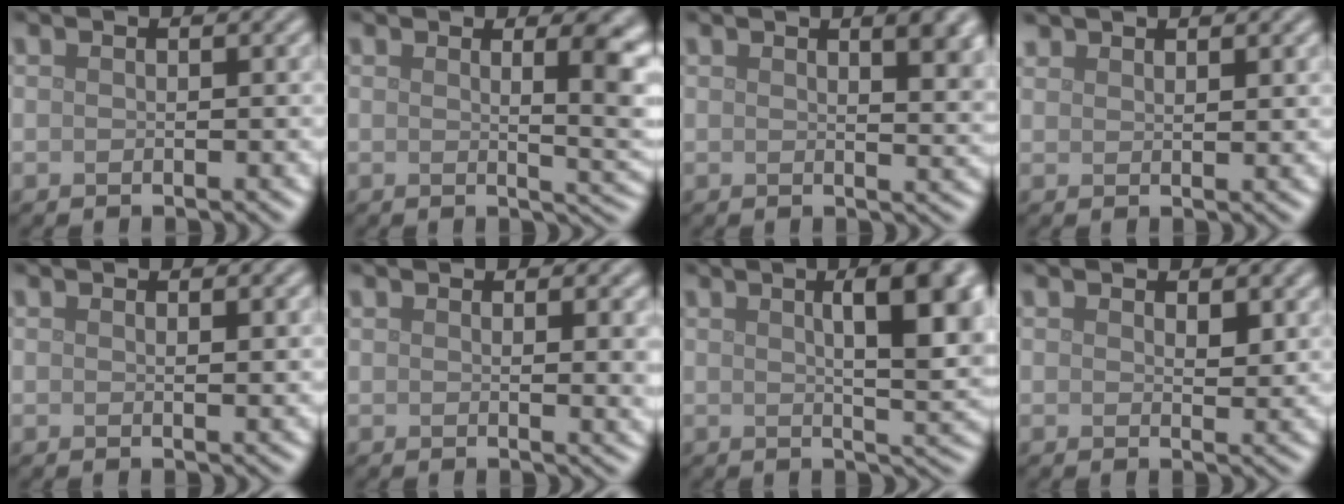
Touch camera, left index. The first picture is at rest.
{"total": 6.2, "force": [1.5, 2.2, 5.6], "torque": [-0.049, -0.001, 0.023]}
{"total": 4.8, "force": [2.0, 1.8, 3.9], "torque": [-0.032, 0.004, 0.025]}
{"total": 1.5, "force": [1.4, 0.2, 0.3], "torque": [-0.006, 0.004, 0.028]}
{"total": 0.8, "force": [0.6, 0.2, 0.6], "torque": [-0.006, -0.001, 0.009]}
{"total": 2.7, "force": [1.3, 1.0, 2.2], "torque": [-0.020, -0.001, 0.021]}
{"total": 8.9, "force": [2.4, 2.7, 8.2], "torque": [-0.089, 0.012, 0.033]}
{"total": 1.6, "force": [1.0, 0.8, 0.9], "torque": [-0.014, -0.005, 0.018]}